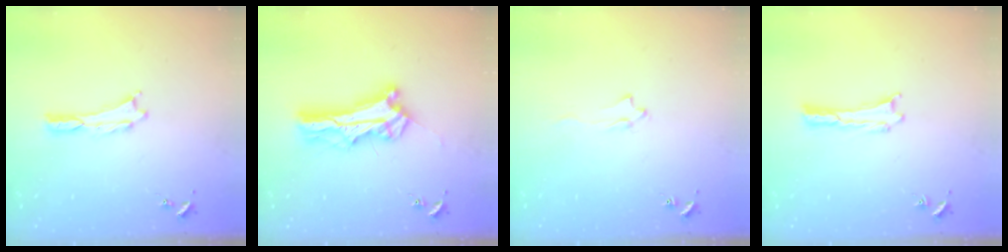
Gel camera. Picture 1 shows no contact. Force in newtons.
{"total": 9.8, "press": 9.8, "slide": 0.8}
{"total": 1.6, "press": 1.5, "slide": 0.2}
{"total": 0.0}